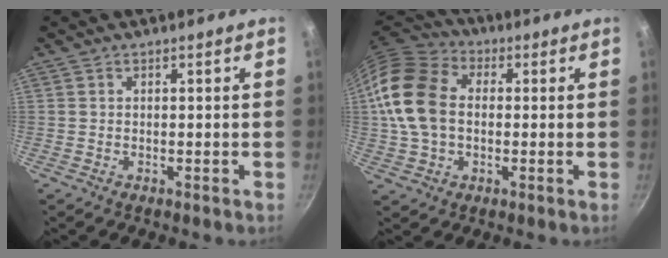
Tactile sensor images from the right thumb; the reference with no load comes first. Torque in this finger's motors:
{"motor_torque": [-0.80, 1.60, 1.70, 0.03, 0.52]}